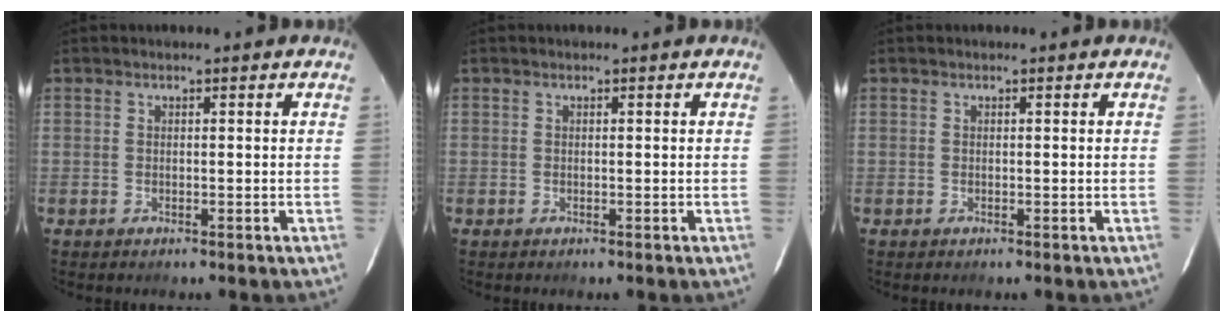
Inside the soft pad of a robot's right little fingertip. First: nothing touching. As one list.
[{"total": 0.0}, {"total": 0.0}]